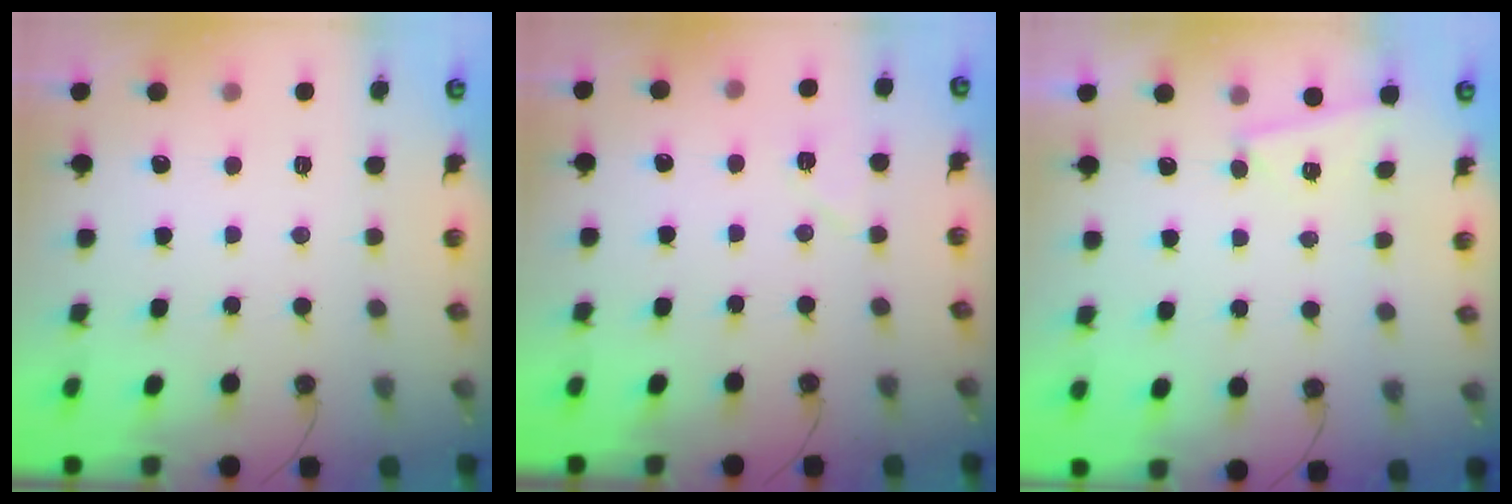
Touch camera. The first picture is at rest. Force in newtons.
{"total": 6.6, "press": 6.1, "slide": 2.6}
{"total": 2.9, "press": 2.4, "slide": 1.5}